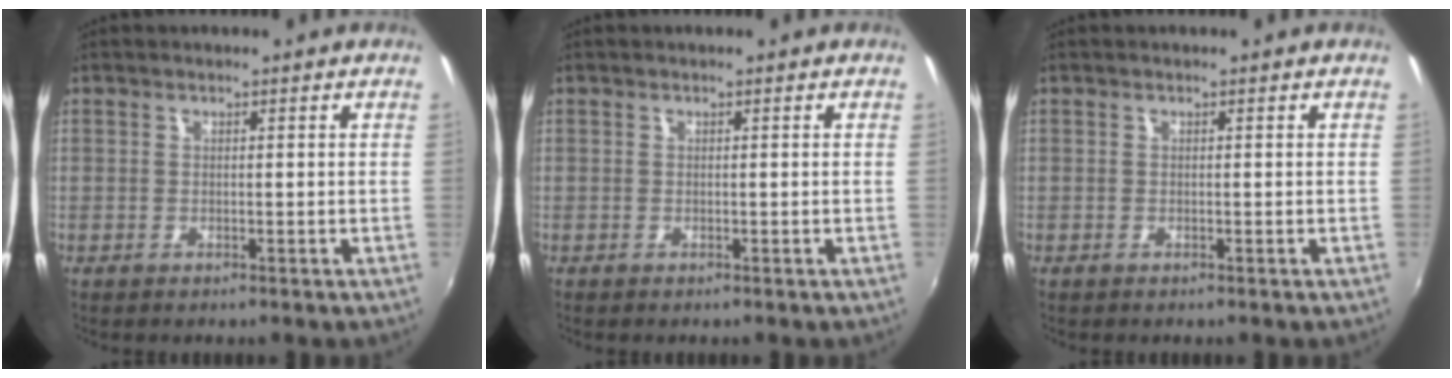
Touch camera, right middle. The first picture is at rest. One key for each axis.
{"total": 0.0}
{"total": 0.0}